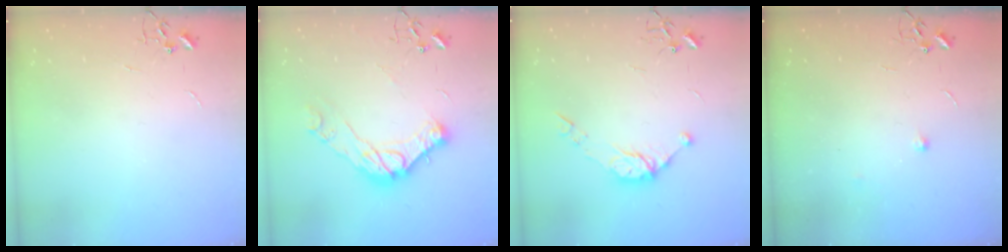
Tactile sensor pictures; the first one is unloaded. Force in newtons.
{"total": 16.1, "press": 16.1, "slide": 1.1}
{"total": 9.8, "press": 9.8, "slide": 0.9}
{"total": 6.1, "press": 6.0, "slide": 0.9}